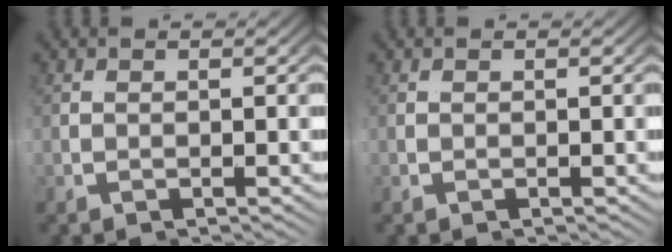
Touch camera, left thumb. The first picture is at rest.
{"total": 0.0}